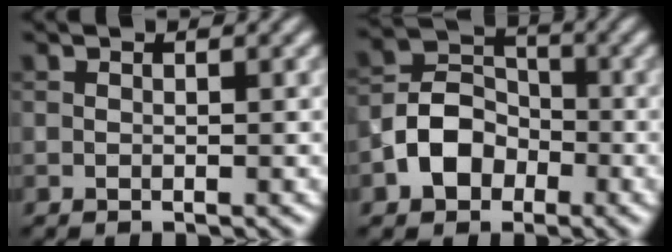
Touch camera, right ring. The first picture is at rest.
{"total": 4.9, "force": [-2.0, 3.8, 2.3], "torque": [-0.035, 0.005, -0.043]}